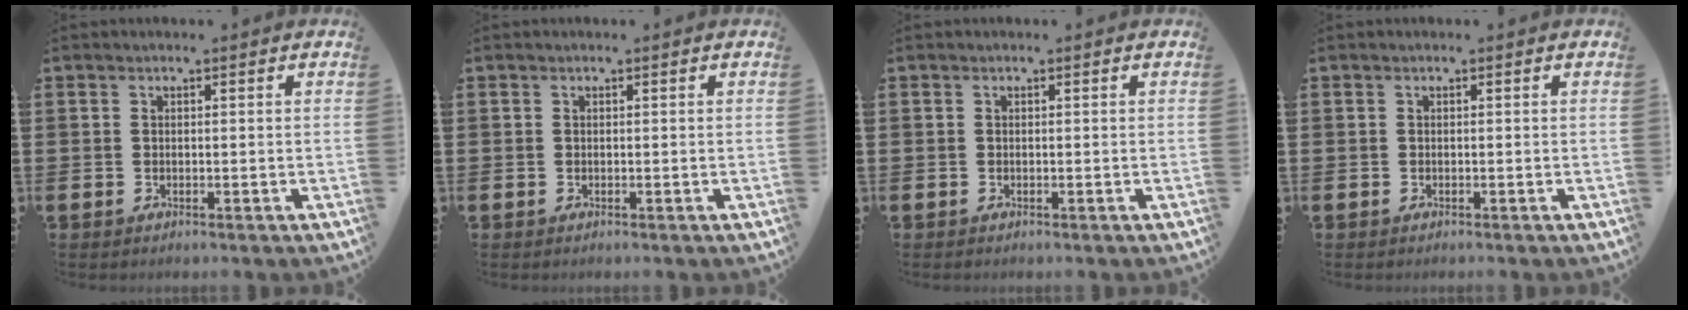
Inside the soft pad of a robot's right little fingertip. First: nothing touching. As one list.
[{"total": 0.0}, {"total": 0.0}, {"total": 0.0}]